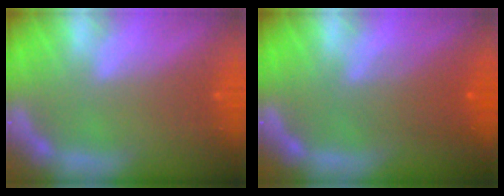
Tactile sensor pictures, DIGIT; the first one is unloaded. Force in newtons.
{"total": 4.1}